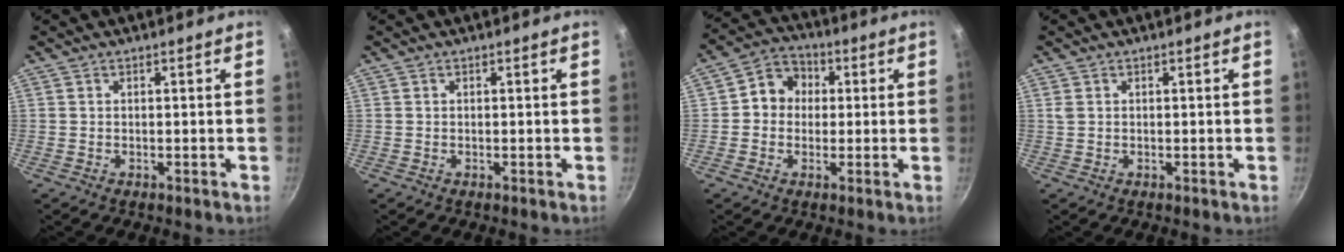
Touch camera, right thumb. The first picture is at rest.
{"total": 0.0}
{"total": 7.7, "force": [0.7, 6.8, 3.4], "torque": [-0.016, 0.018, -0.006]}
{"total": 1.1, "force": [0.4, 0.8, 0.6], "torque": [-0.013, 0.003, 0.008]}